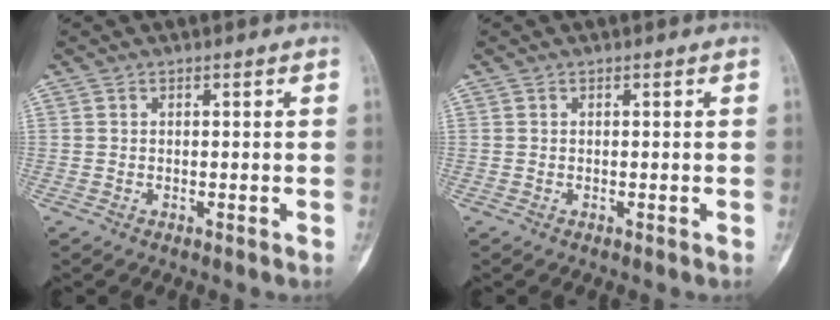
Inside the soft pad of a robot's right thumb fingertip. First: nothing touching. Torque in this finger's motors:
{"motor_torque": [0.35, 0.17, 0.03, -0.11, 0.08]}